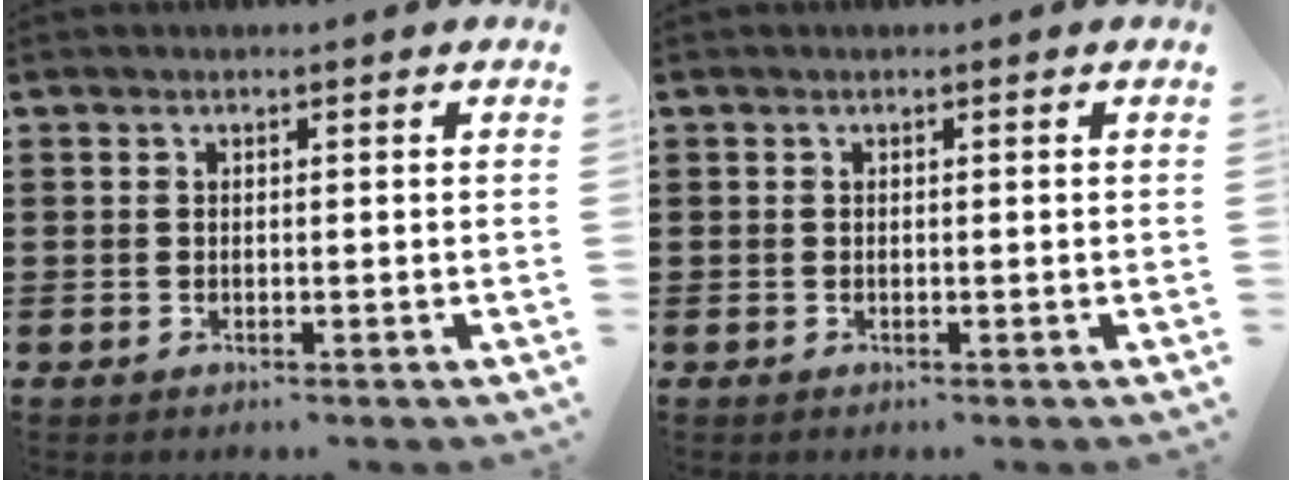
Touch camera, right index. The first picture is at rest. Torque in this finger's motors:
{"motor_torque": [-0.07, 0.07, 0.00, 0.00]}